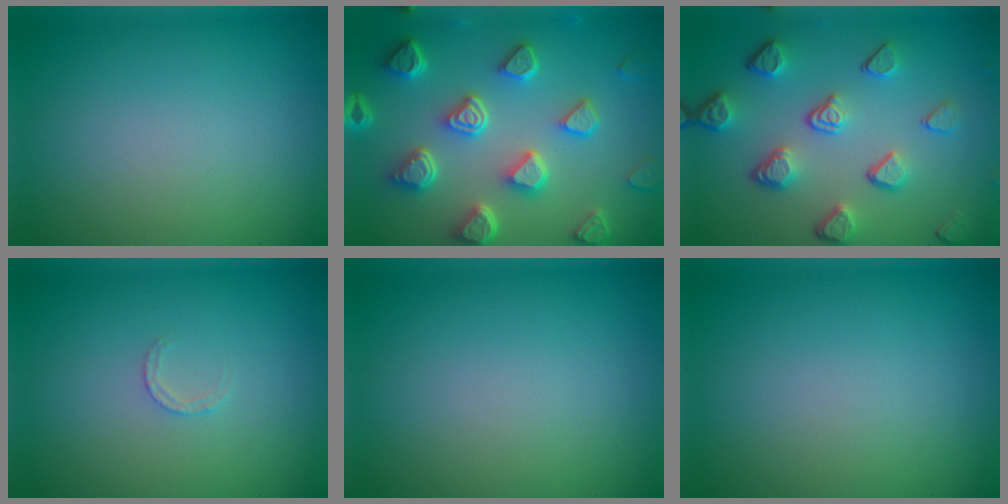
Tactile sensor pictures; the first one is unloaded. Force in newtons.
{"total": 7.1, "press": 5.5, "slide": 4.4}
{"total": 5.3, "press": 3.8, "slide": 3.7}
{"total": 0.9, "press": 0.9, "slide": 0.2}
{"total": 0.0}
{"total": 0.0}